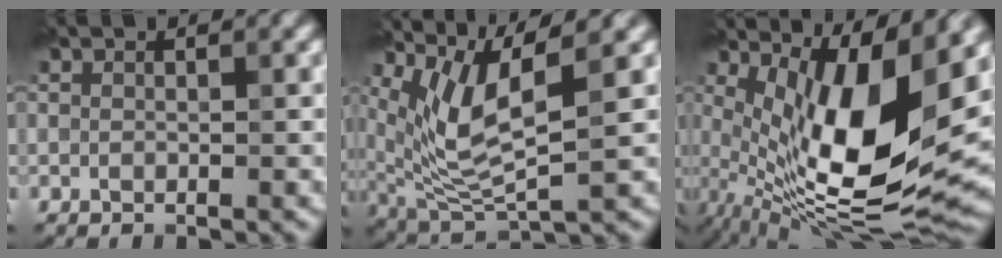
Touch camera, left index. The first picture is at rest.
{"total": 7.0, "force": [2.9, 1.8, 6.1], "torque": [-0.135, -0.010, 0.065]}
{"total": 13.4, "force": [2.2, 4.3, 12.5], "torque": [-0.213, -0.017, 0.042]}